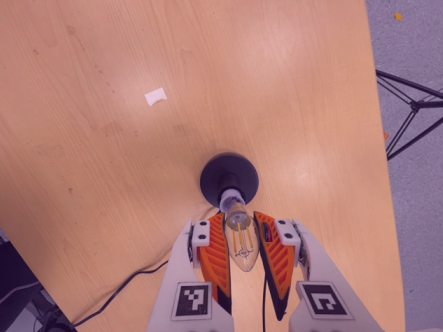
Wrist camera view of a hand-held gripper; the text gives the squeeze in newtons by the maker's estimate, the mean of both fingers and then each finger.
{"total": 20.3, "left": 21.8, "right": 18.7}